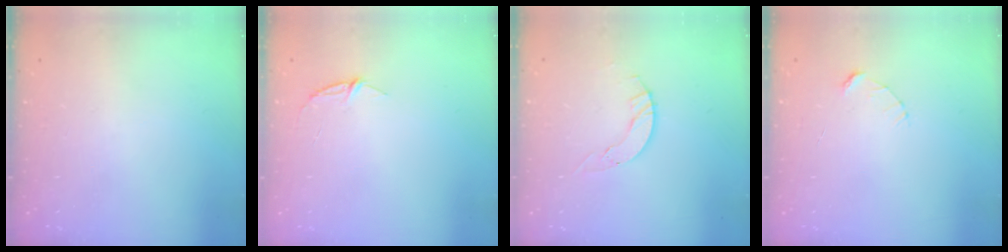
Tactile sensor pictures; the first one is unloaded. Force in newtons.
{"total": 3.9, "press": 3.9, "slide": 0.4}
{"total": 4.0, "press": 4.0, "slide": 0.4}
{"total": 2.7, "press": 2.7, "slide": 0.3}